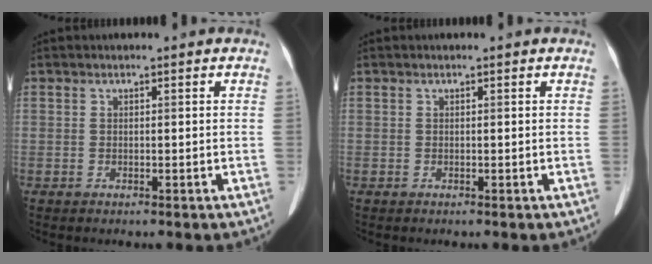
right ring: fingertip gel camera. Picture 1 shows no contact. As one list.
[{"total": 0.0}]